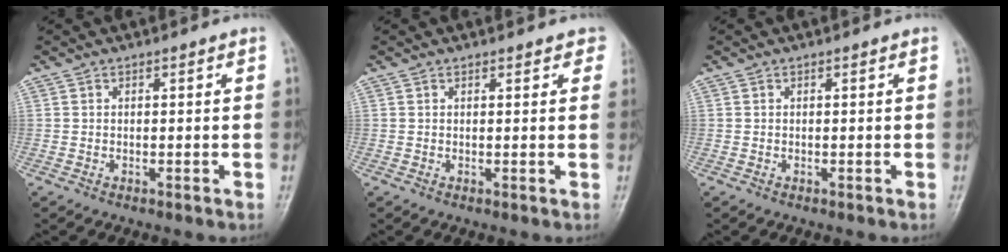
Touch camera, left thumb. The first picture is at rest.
{"total": 2.7, "force": [2.1, 1.3, 1.0], "torque": [0.017, -0.001, 0.014]}
{"total": 0.0}